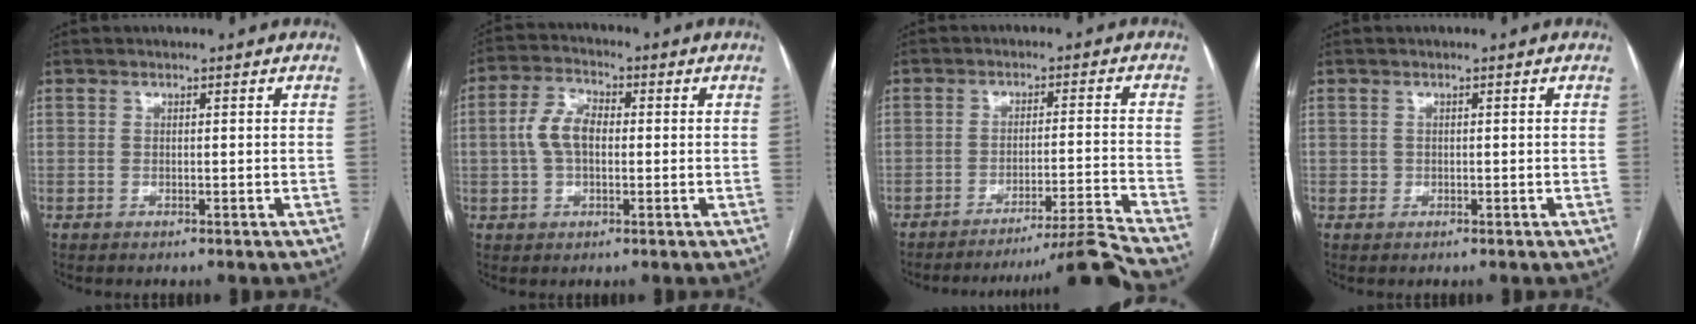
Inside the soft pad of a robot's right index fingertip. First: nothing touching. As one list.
[{"total": 6.9, "force": [0.1, 4.0, 5.6], "torque": [-0.124, 0.021, 0.000]}, {"total": 11.4, "force": [-10.3, -4.7, 1.6], "torque": [0.002, -0.001, -0.156]}, {"total": 0.8, "force": [0.0, 0.8, 0.1], "torque": [0.004, 0.003, 0.002]}]